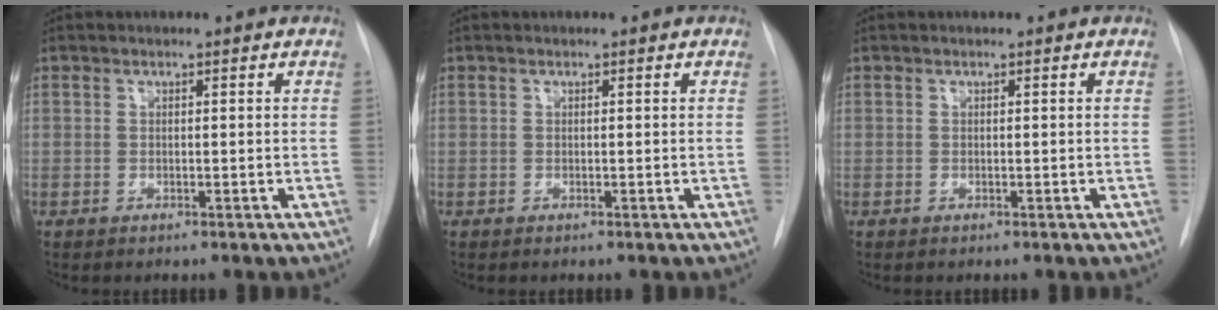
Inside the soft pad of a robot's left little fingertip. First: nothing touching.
{"total": 0.0}
{"total": 0.0}